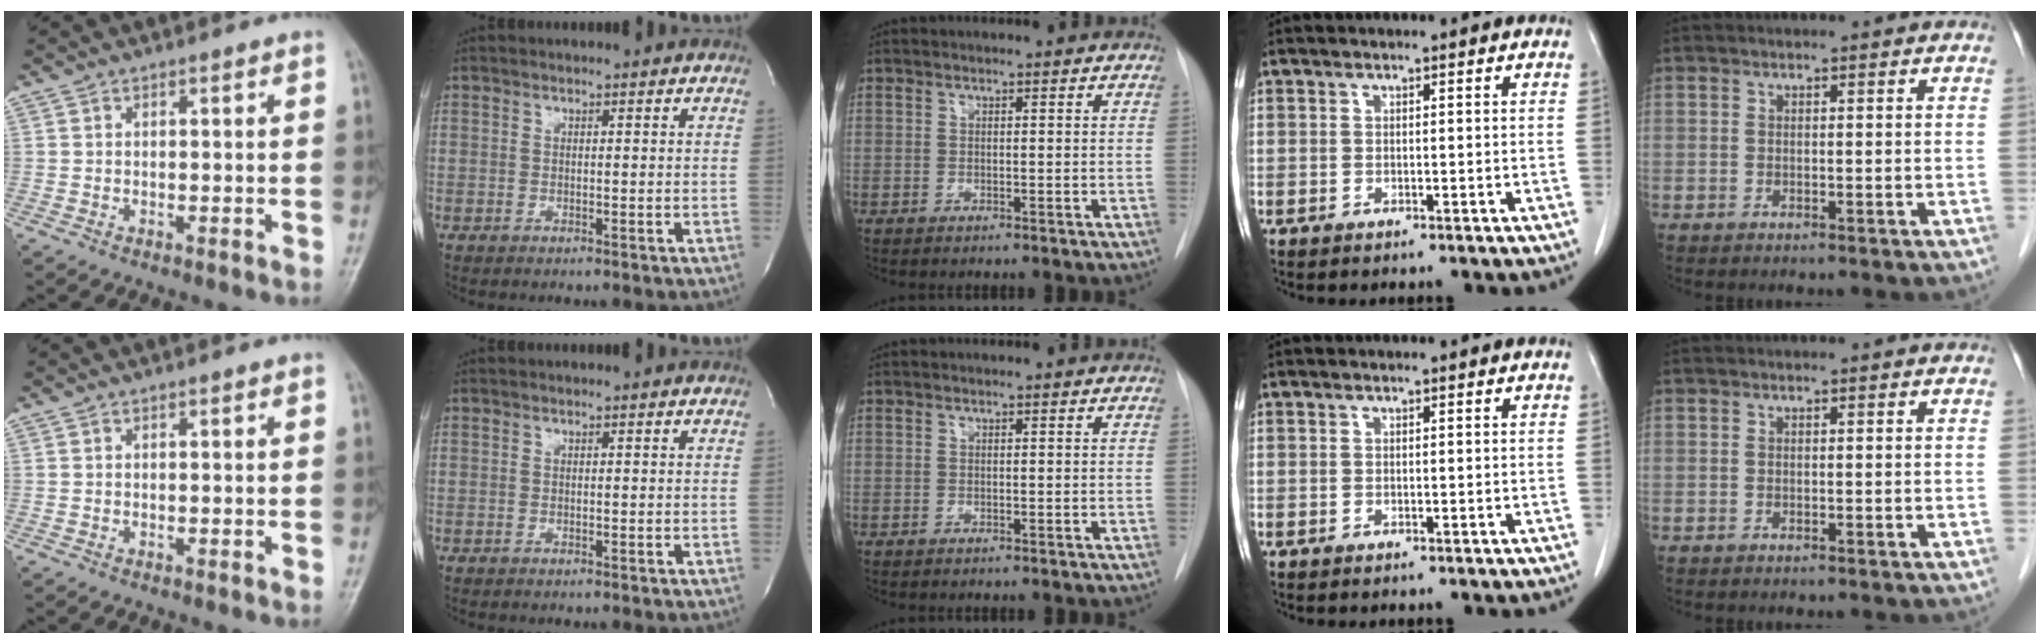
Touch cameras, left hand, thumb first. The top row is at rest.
{}